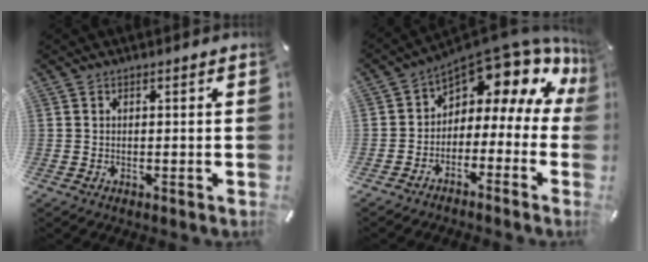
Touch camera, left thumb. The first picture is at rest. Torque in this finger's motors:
{"motor_torque": [0.15, 1.34, 0.81, 0.68, 0.07]}